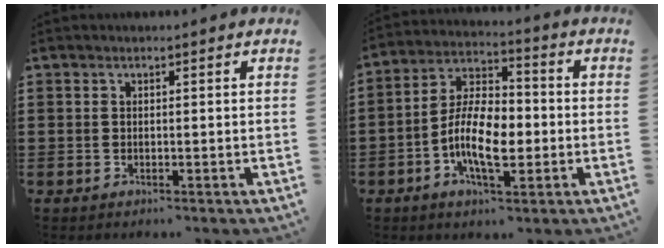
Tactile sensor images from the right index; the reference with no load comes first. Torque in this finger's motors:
{"motor_torque": [2.14, 0.00, 0.94, 0.21]}